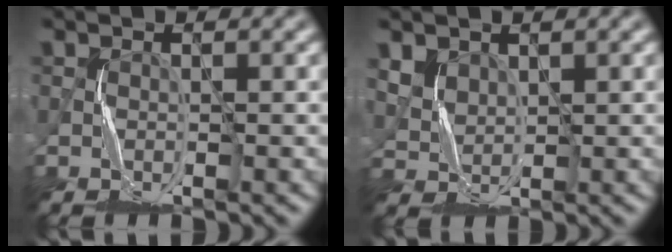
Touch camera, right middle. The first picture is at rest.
{"total": 2.8, "force": [2.0, 1.7, 1.0], "torque": [-0.039, -0.010, 0.057]}